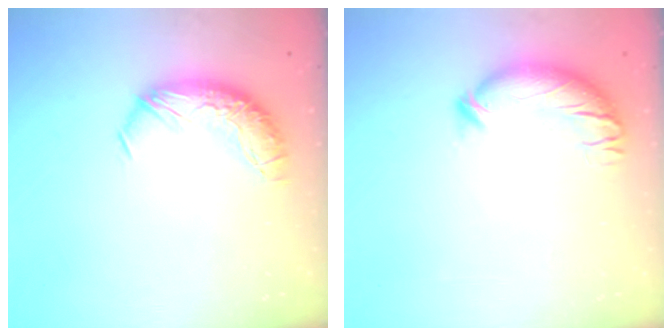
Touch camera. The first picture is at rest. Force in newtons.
{"total": 3.5, "press": 3.2, "slide": 1.3}